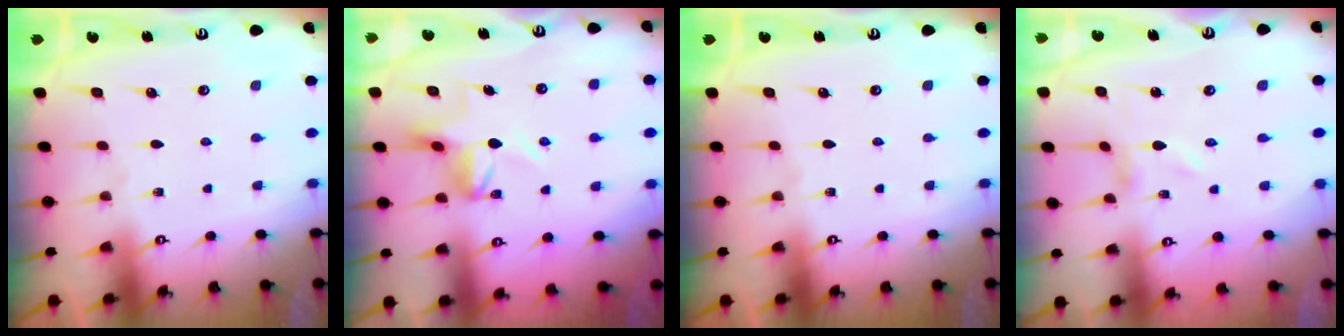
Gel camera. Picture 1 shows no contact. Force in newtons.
{"total": 5.5, "press": 5.5, "slide": 0.3}
{"total": 0.0}
{"total": 0.6, "press": 0.6, "slide": 0.2}